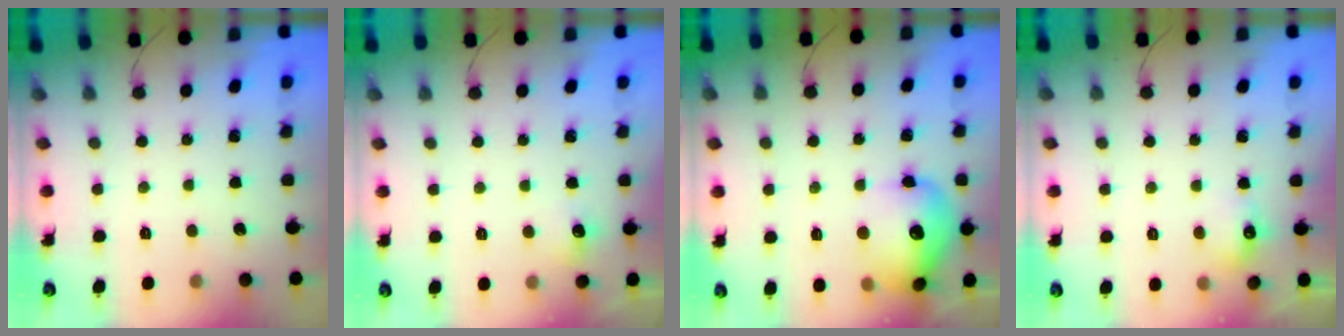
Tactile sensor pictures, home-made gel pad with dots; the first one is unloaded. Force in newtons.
{"total": 5.3, "press": 5.0, "slide": 1.7}
{"total": 16.2, "press": 16.1, "slide": 1.8}
{"total": 5.9, "press": 5.6, "slide": 1.7}